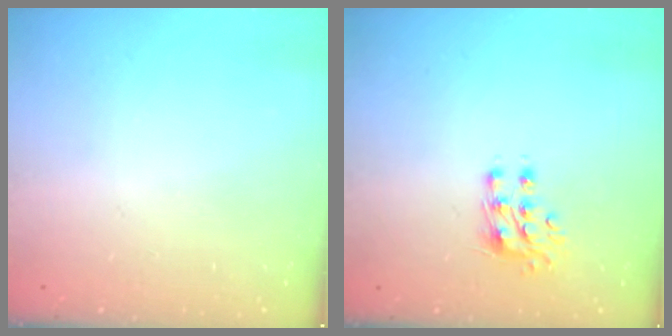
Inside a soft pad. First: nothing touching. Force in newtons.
{"total": 7.8, "press": 7.7, "slide": 0.8}